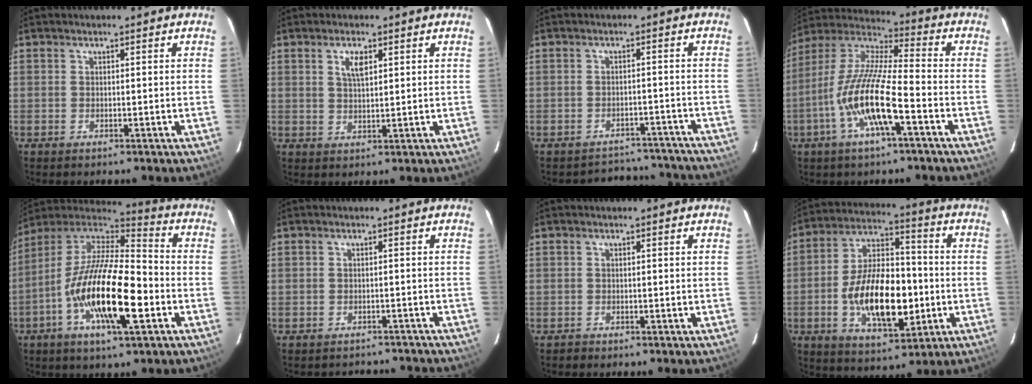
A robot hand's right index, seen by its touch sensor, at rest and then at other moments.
{"total": 3.5, "force": [1.6, 1.5, 2.8], "torque": [-0.050, 0.003, 0.030]}
{"total": 13.0, "force": [-11.9, 4.9, 2.2], "torque": [-0.042, 0.034, -0.133]}
{"total": 14.9, "force": [-5.7, 2.5, 13.5], "torque": [-0.267, -0.008, -0.116]}
{"total": 21.0, "force": [-6.5, 6.7, 18.8], "torque": [-0.356, -0.020, -0.129]}
{"total": 6.8, "force": [-6.0, 2.9, 1.3], "torque": [-0.021, 0.016, -0.069]}
{"total": 0.9, "force": [-0.6, 0.6, -0.2], "torque": [0.002, 0.005, -0.011]}
{"total": 18.0, "force": [-3.6, 8.9, 15.2], "torque": [-0.283, 0.008, -0.051]}